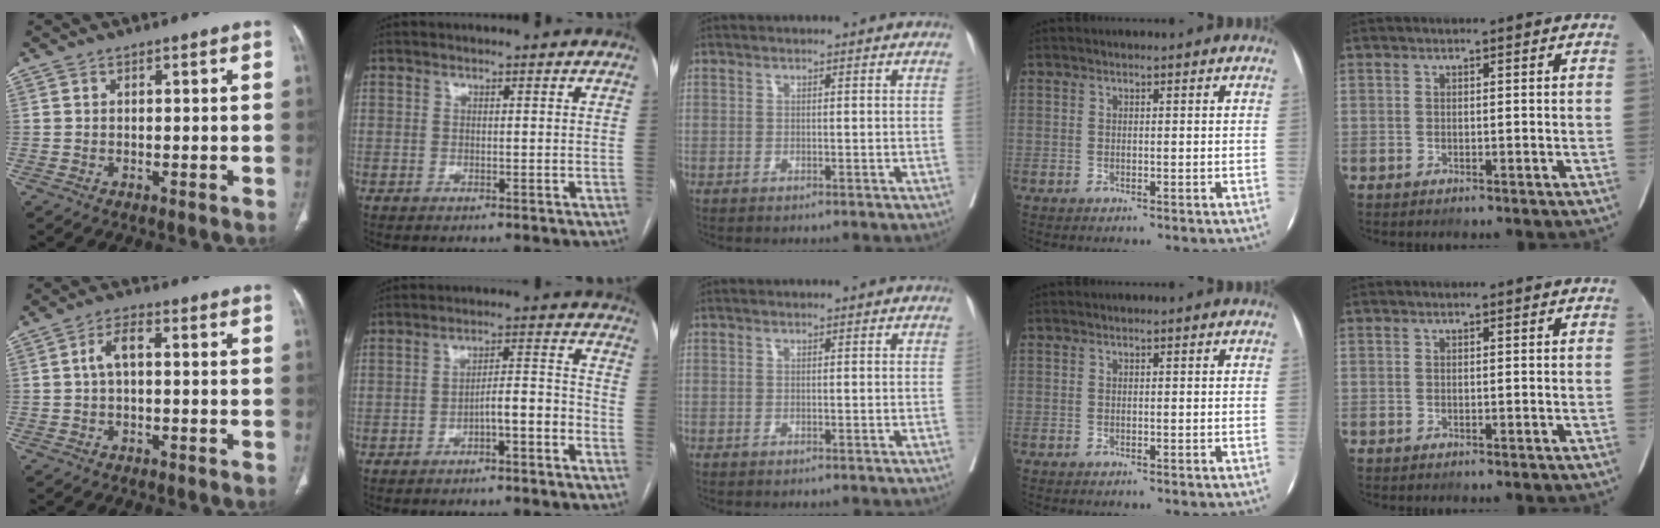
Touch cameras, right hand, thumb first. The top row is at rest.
{"thumb": {"total": 4.0, "force": [0.2, 1.9, 3.5], "torque": [-0.068, 0.015, -0.001]}, "index": {"total": 5.3, "force": [-2.7, 0.8, 4.4], "torque": [-0.067, 0.025, -0.040]}}